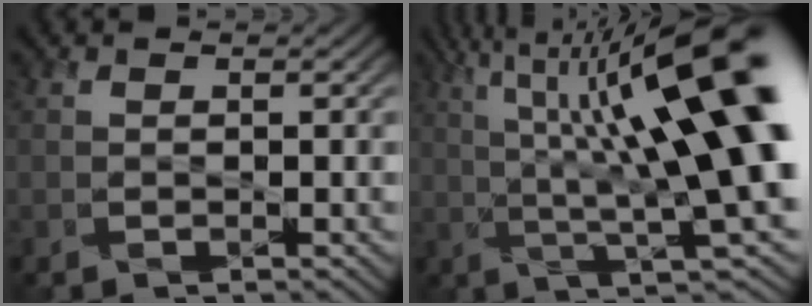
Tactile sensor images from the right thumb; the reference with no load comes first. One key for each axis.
{"total": 16.9, "fx": 4.2, "fy": 3.6, "fz": 15.9, "tx": -0.256, "ty": 0.017, "tz": 0.089}